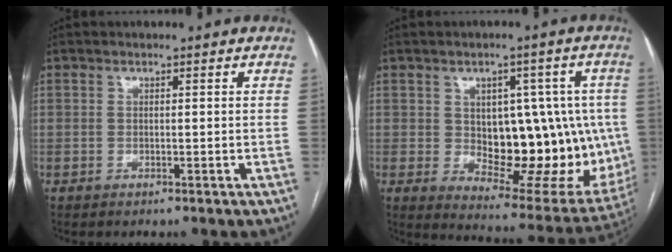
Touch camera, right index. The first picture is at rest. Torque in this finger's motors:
{"motor_torque": [0.44, 0.09, 0.22, 0.08]}